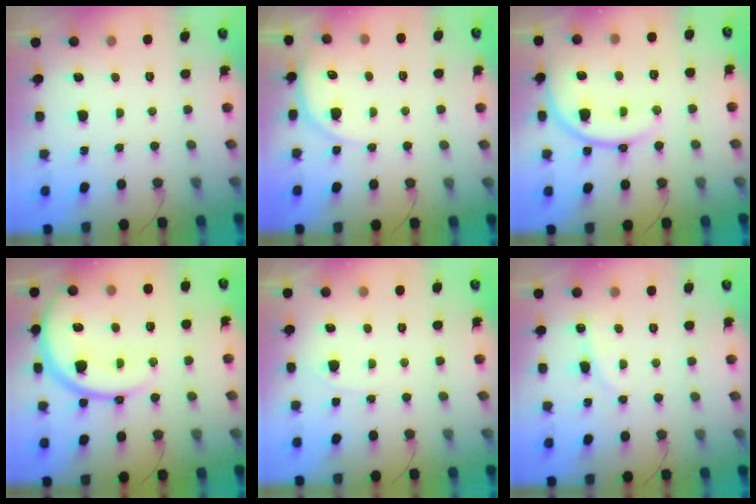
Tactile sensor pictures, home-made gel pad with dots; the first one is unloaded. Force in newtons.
{"total": 7.2, "press": 7.2, "slide": 0.4}
{"total": 16.2, "press": 16.2, "slide": 1.1}
{"total": 18.3, "press": 18.2, "slide": 2.0}
{"total": 3.8, "press": 3.8, "slide": 0.4}
{"total": 2.5, "press": 2.5, "slide": 0.3}